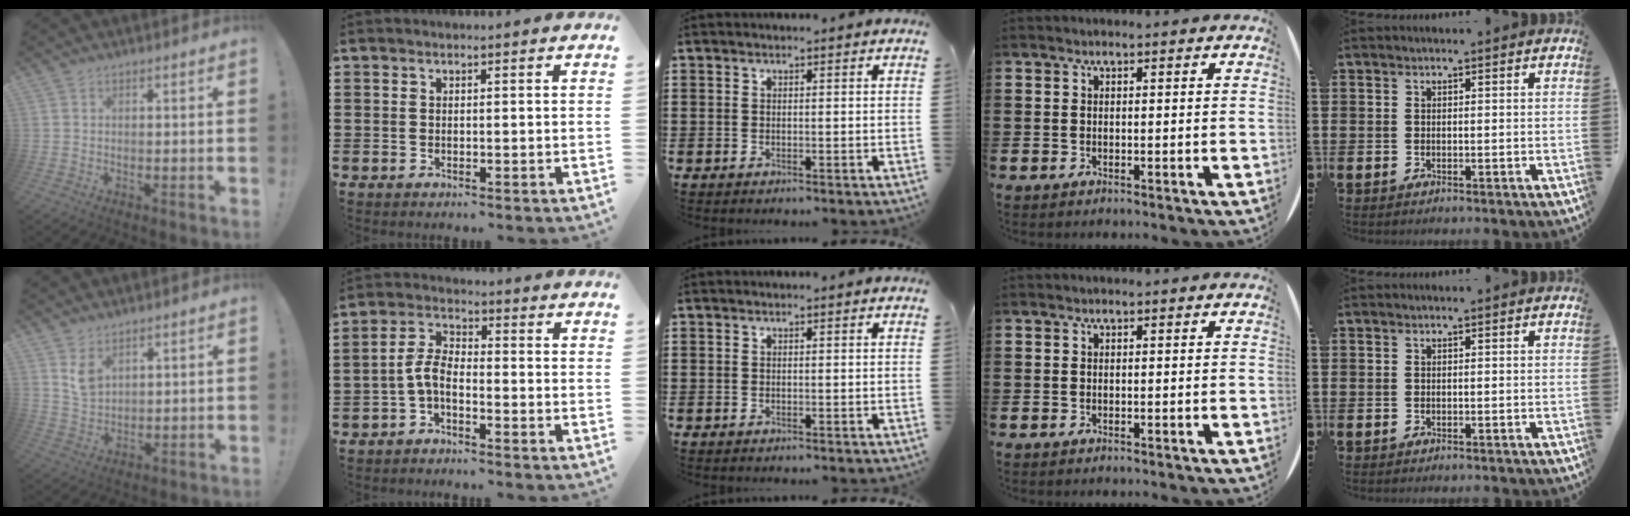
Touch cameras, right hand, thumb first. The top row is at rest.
{"thumb": {"total": 5.4, "force": [3.5, 3.1, 2.7], "torque": [-0.039, -0.020, 0.066]}, "index": {"total": 4.4, "force": [-2.1, 1.8, 3.4], "torque": [-0.083, 0.004, -0.046]}}